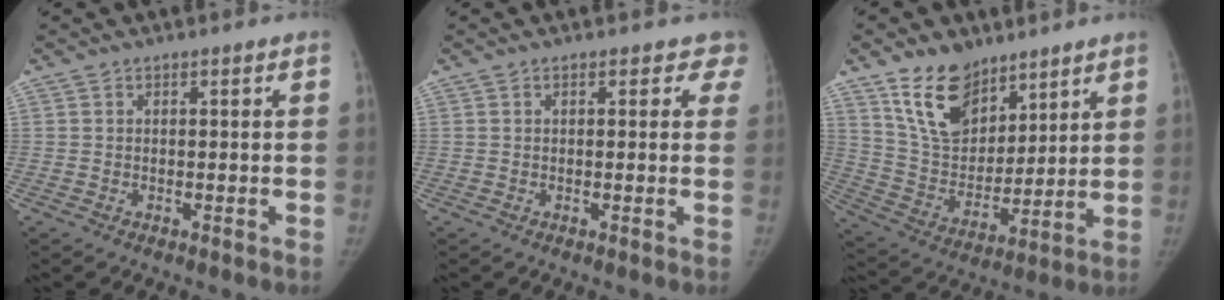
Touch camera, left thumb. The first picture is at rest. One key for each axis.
{"total": 3.0, "fx": 2.1, "fy": 1.9, "fz": 1.1, "tx": 0.026, "ty": -0.002, "tz": 0.008}
{"total": 14.4, "fx": 9.7, "fy": 8.5, "fz": 6.5, "tx": -0.077, "ty": -0.059, "tz": 0.191}